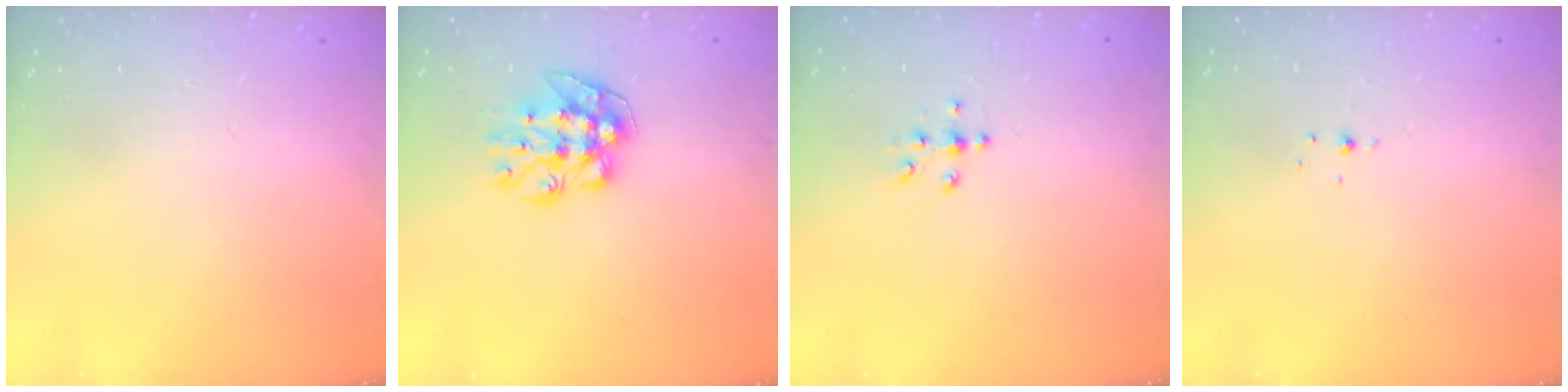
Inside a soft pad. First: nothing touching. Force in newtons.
{"total": 10.1, "press": 10.1, "slide": 0.5}
{"total": 5.8, "press": 5.5, "slide": 2.0}
{"total": 3.2, "press": 3.1, "slide": 0.9}